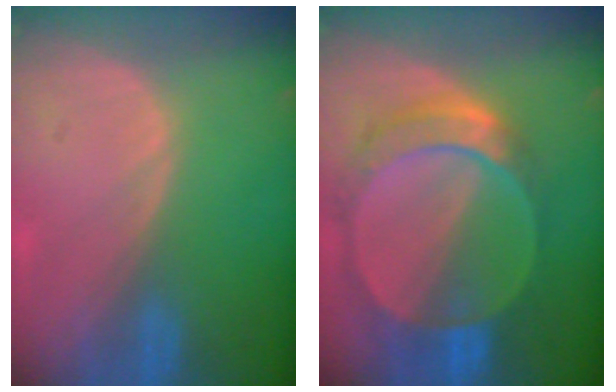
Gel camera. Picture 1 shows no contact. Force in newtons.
{"total": 9.5, "press": 8.2, "slide": 4.8}